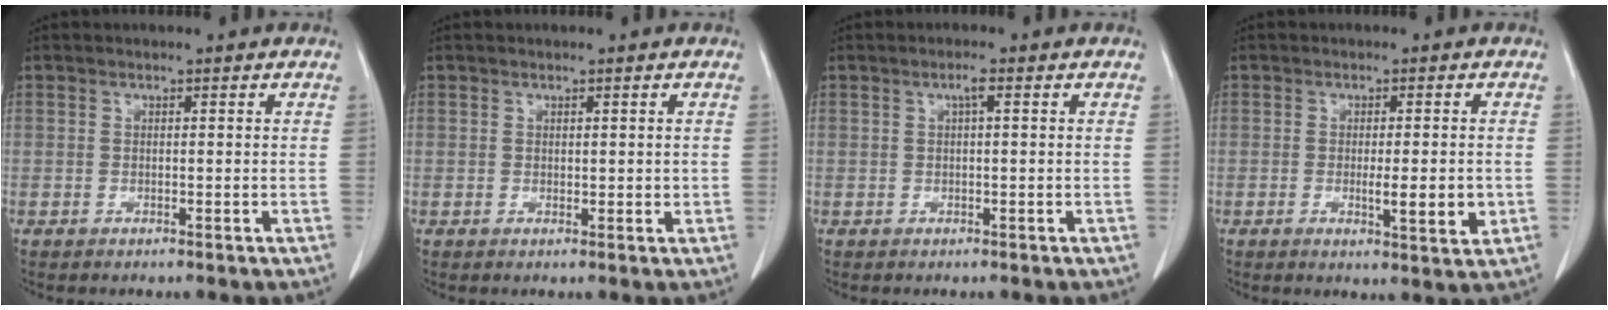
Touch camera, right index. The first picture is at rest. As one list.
[{"total": 1.0, "force": [0.4, 0.7, 0.6], "torque": [-0.004, -0.001, 0.008]}, {"total": 1.3, "force": [0.4, 0.1, 1.2], "torque": [-0.024, 0.004, 0.005]}, {"total": 5.0, "force": [-0.9, 0.8, 4.8], "torque": [-0.073, -0.008, -0.007]}]